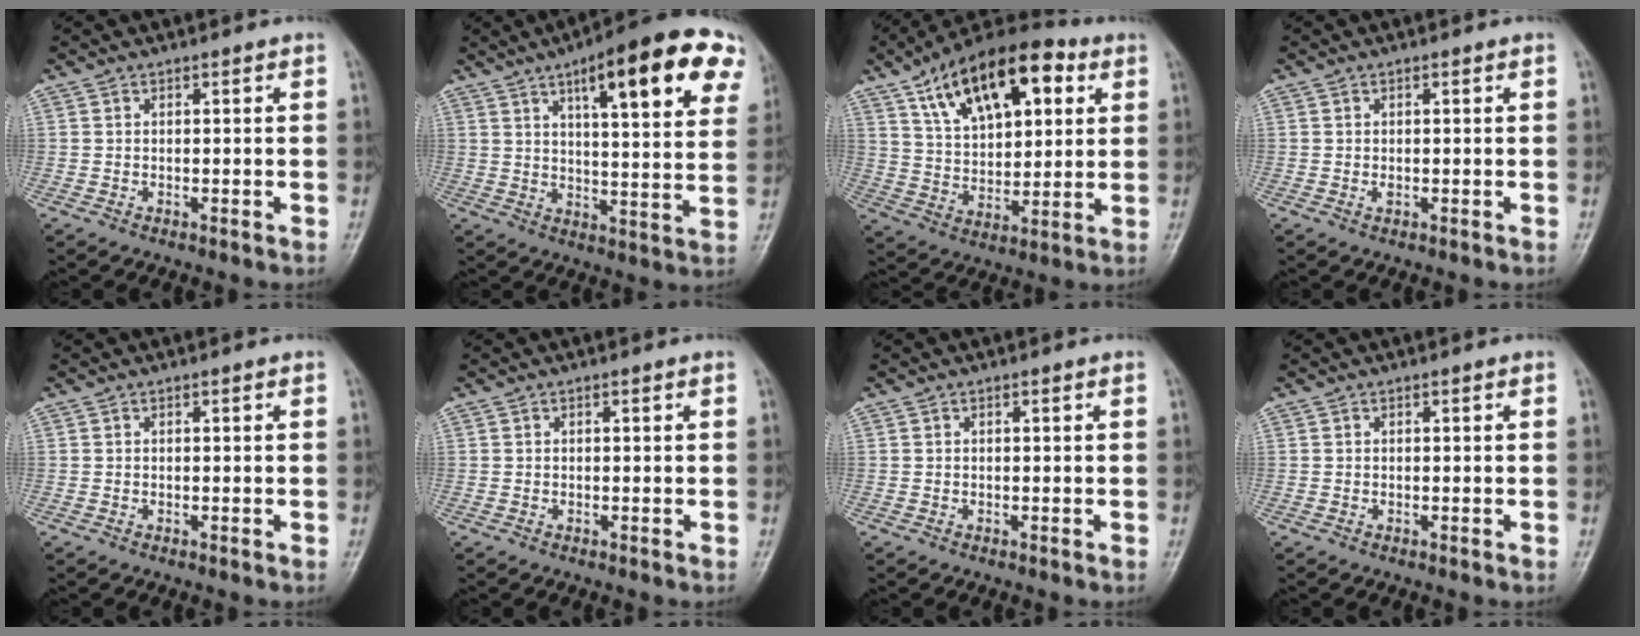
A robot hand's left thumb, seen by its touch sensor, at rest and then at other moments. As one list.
[{"total": 21.0, "force": [10.1, 5.6, 17.5], "torque": [-0.211, -0.015, 0.136]}, {"total": 20.6, "force": [9.2, 10.5, 15.1], "torque": [-0.205, -0.013, 0.156]}, {"total": 0.8, "force": [0.0, 0.4, 0.7], "torque": [-0.009, 0.001, 0.002]}, {"total": 0.0}, {"total": 0.0}, {"total": 0.0}, {"total": 0.0}]